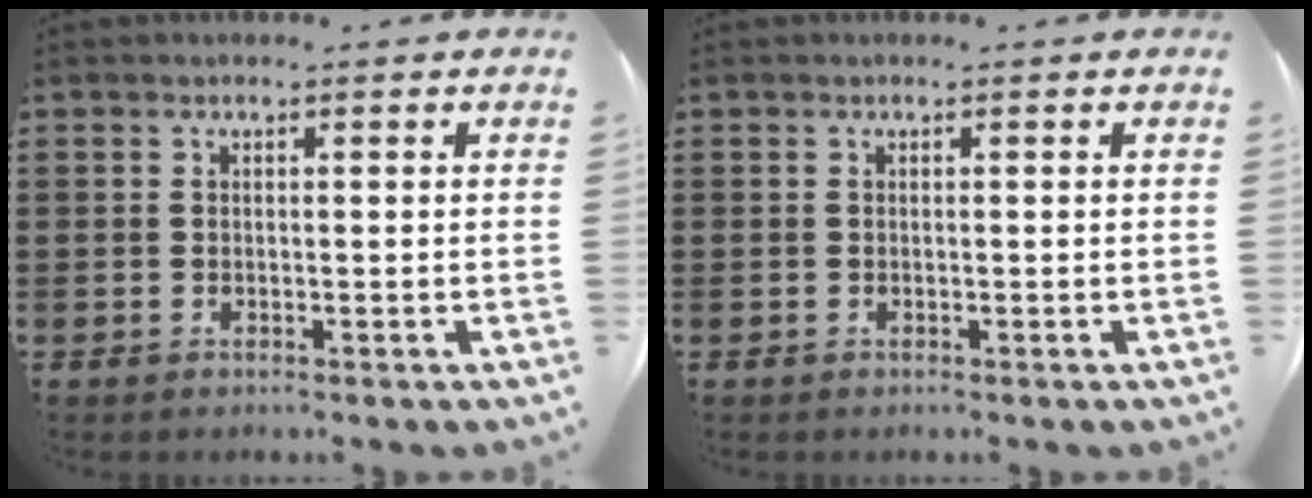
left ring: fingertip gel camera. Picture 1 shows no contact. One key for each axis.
{"total": 0.0}